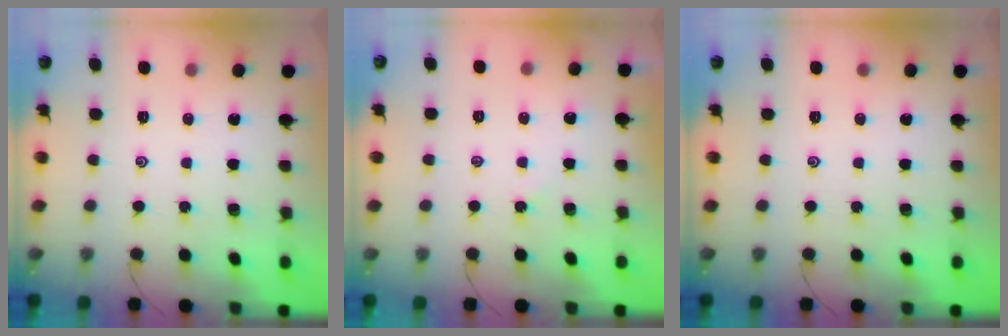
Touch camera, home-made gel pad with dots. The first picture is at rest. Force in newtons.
{"total": 3.0, "press": 2.9, "slide": 0.3}
{"total": 0.0}